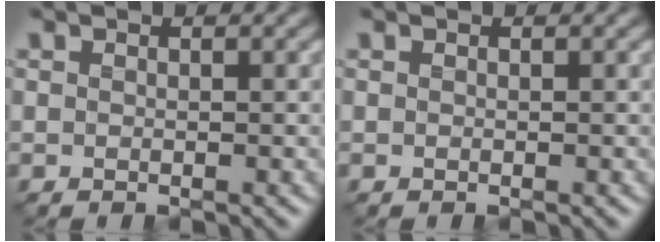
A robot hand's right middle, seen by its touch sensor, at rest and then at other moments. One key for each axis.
{"total": 0.0}